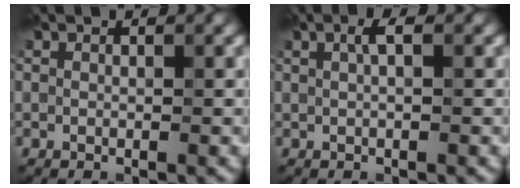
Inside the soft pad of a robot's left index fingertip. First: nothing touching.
{"total": 1.3, "force": [0.5, 0.3, 1.2], "torque": [-0.025, 0.006, 0.007]}